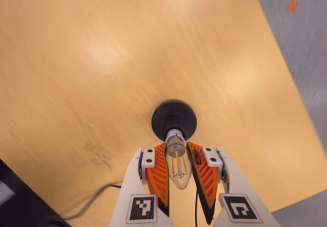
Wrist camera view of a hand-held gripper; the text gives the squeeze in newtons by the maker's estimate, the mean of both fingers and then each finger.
{"total": 21.7, "left": 21.3, "right": 22.0}